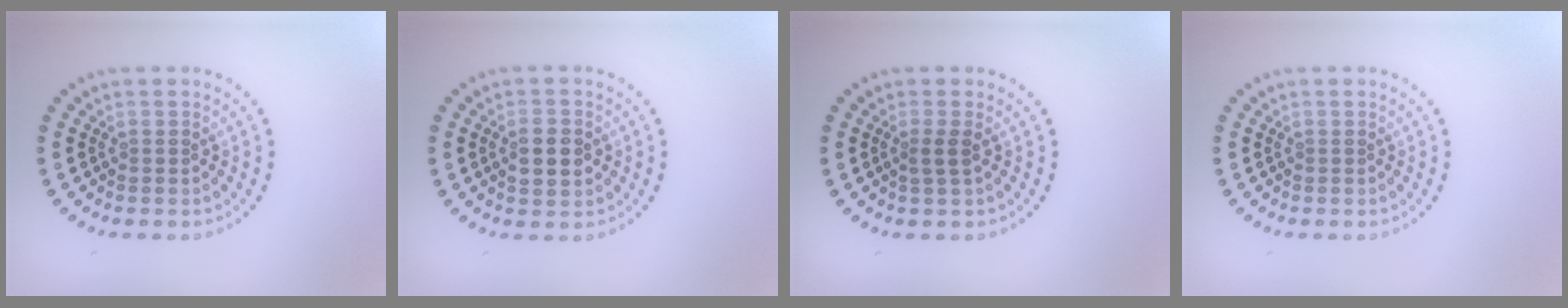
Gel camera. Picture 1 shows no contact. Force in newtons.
{"total": 3.0, "press": 3.0, "slide": 0.1}
{"total": 1.3, "press": 0.9, "slide": 0.9}
{"total": 0.0}